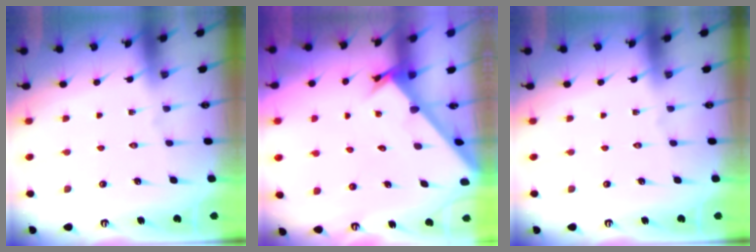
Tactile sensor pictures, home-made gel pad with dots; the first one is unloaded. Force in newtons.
{"total": 2.6, "press": 2.6, "slide": 0.3}
{"total": 0.0}